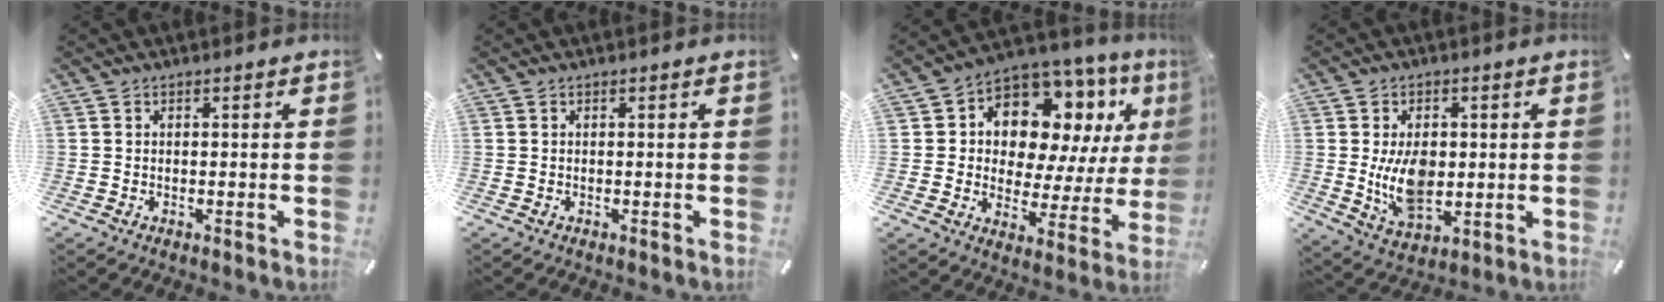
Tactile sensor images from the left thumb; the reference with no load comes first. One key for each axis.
{"total": 0.0}
{"total": 12.5, "fx": 6.8, "fy": 8.7, "fz": 5.9, "tx": -0.098, "ty": -0.057, "tz": 0.125}
{"total": 10.9, "fx": 0.6, "fy": 7.3, "fz": 8.1, "tx": -0.155, "ty": -0.010, "tz": 0.007}